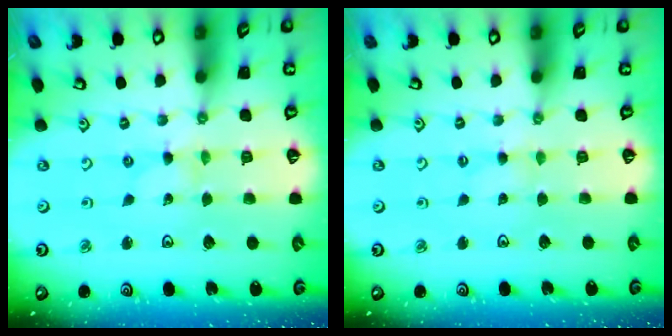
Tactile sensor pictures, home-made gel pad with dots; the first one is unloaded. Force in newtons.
{"total": 1.7, "press": 1.7, "slide": 0.3}